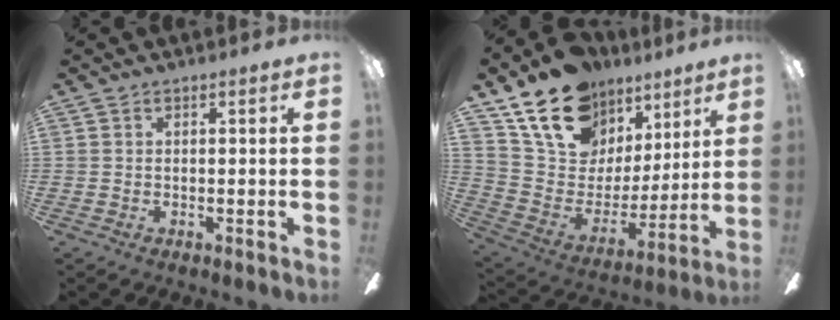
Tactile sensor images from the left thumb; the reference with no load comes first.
{"total": 19.1, "force": [13.7, 11.2, 7.2], "torque": [-0.136, -0.084, 0.252]}